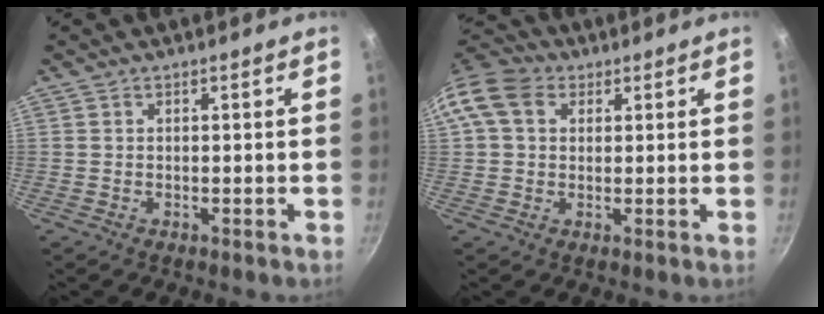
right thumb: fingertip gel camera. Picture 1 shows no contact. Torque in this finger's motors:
{"motor_torque": [-0.37, 1.84, 0.41, -0.34, 0.10]}